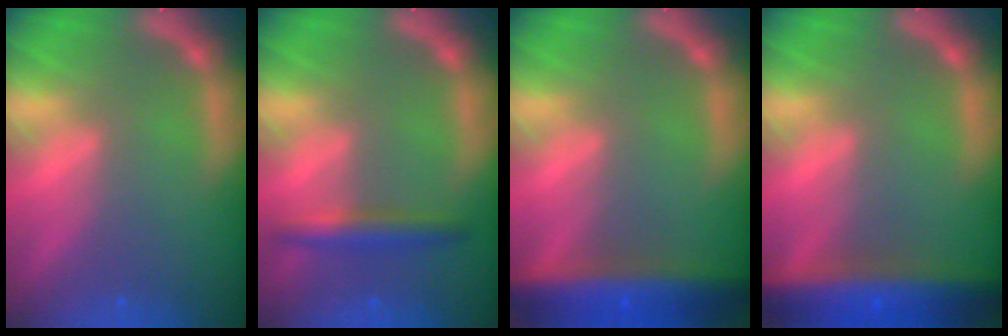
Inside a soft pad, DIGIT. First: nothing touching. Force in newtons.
{"total": 3.0}
{"total": 8.6}
{"total": 9.5}